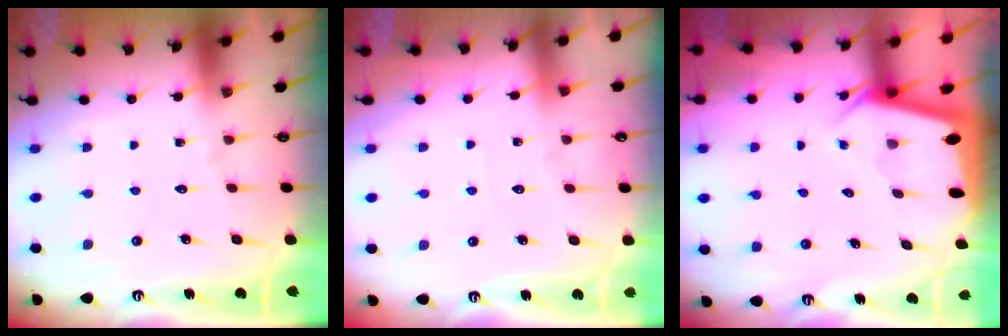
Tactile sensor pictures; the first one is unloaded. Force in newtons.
{"total": 4.4, "press": 4.3, "slide": 0.7}
{"total": 2.4, "press": 2.4, "slide": 0.1}